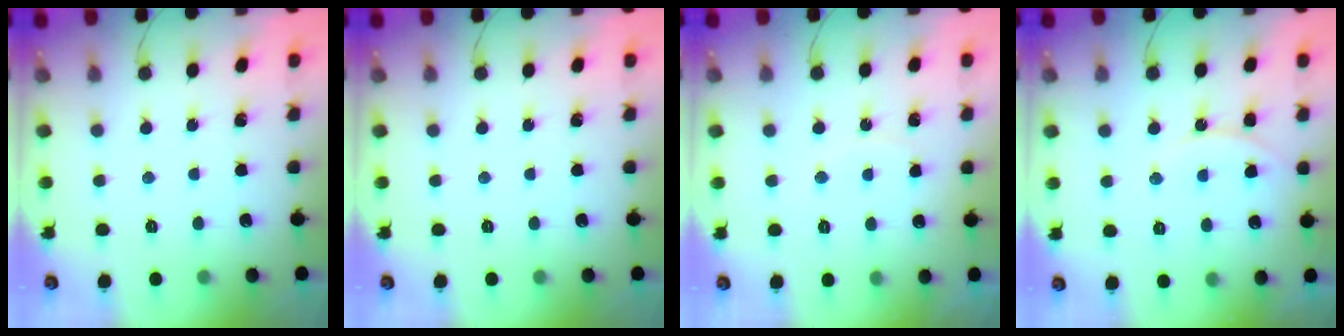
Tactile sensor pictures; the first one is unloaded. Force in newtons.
{"total": 0.0}
{"total": 5.3, "press": 5.3, "slide": 0.4}
{"total": 13.3, "press": 13.2, "slide": 1.1}